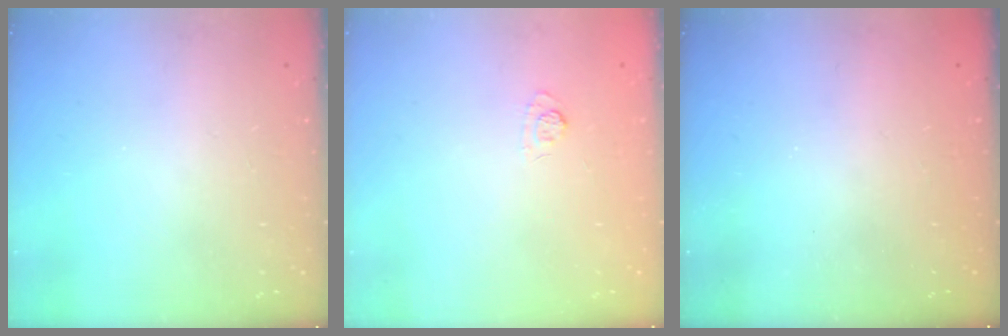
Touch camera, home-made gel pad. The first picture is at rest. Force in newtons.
{"total": 2.2, "press": 1.8, "slide": 1.3}
{"total": 2.4, "press": 2.3, "slide": 0.7}